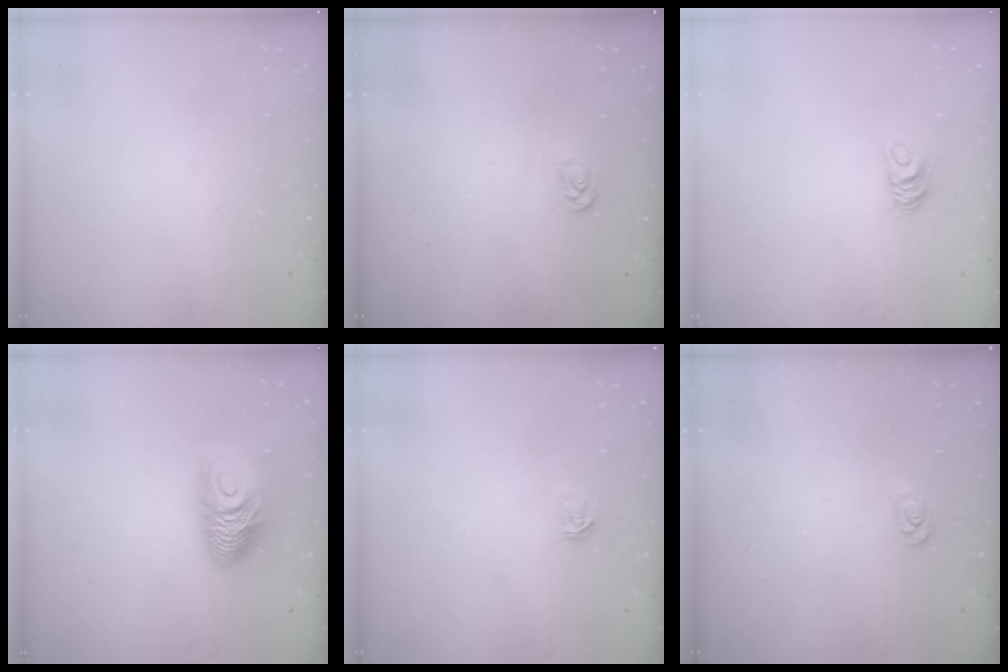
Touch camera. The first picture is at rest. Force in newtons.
{"total": 2.7, "press": 2.7, "slide": 0.3}
{"total": 6.2, "press": 6.2, "slide": 0.1}
{"total": 11.0, "press": 11.0, "slide": 0.8}
{"total": 3.2, "press": 3.2, "slide": 0.2}
{"total": 2.5, "press": 2.5, "slide": 0.3}